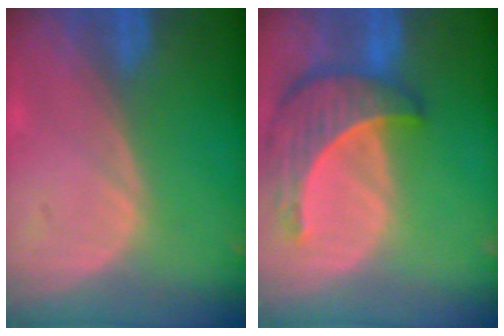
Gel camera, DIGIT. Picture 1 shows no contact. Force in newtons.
{"total": 8.4, "press": 7.8, "slide": 3.3}